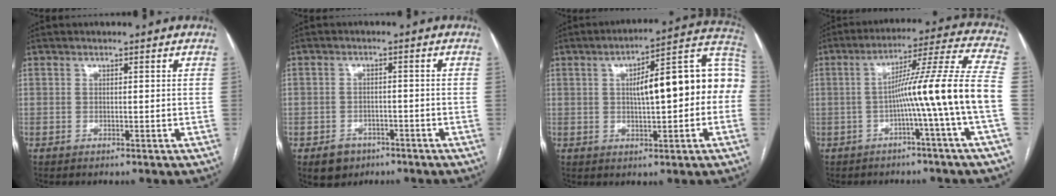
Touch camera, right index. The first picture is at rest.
{"total": 4.0, "force": [-2.3, 3.1, 0.8], "torque": [-0.008, 0.009, -0.028]}
{"total": 16.0, "force": [0.8, 4.0, 15.4], "torque": [-0.208, 0.053, 0.015]}
{"total": 13.8, "force": [-3.2, -3.0, 13.1], "torque": [-0.188, 0.017, -0.057]}